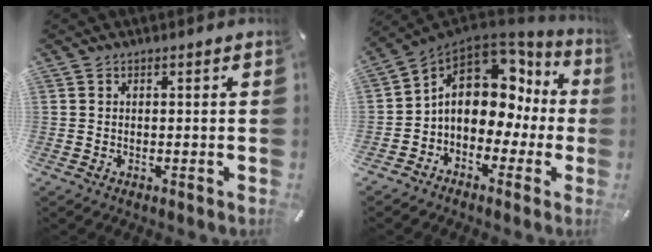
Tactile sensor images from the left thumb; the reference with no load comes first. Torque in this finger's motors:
{"motor_torque": [1.36, 3.65, 0.85, -0.01, 0.19]}